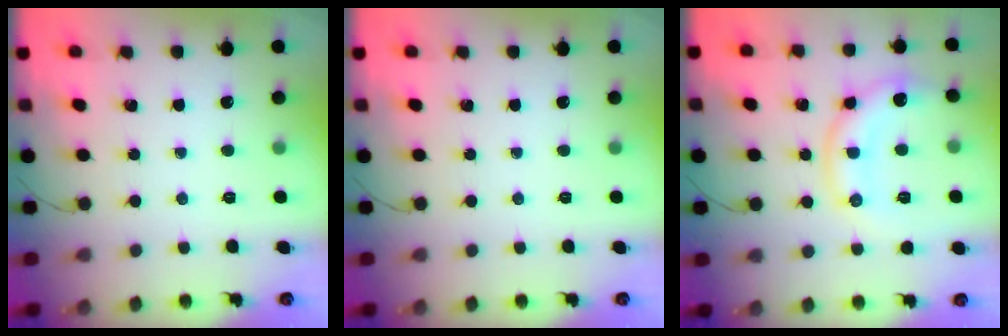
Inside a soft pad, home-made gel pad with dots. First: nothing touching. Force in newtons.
{"total": 0.0}
{"total": 12.3, "press": 12.3, "slide": 1.0}